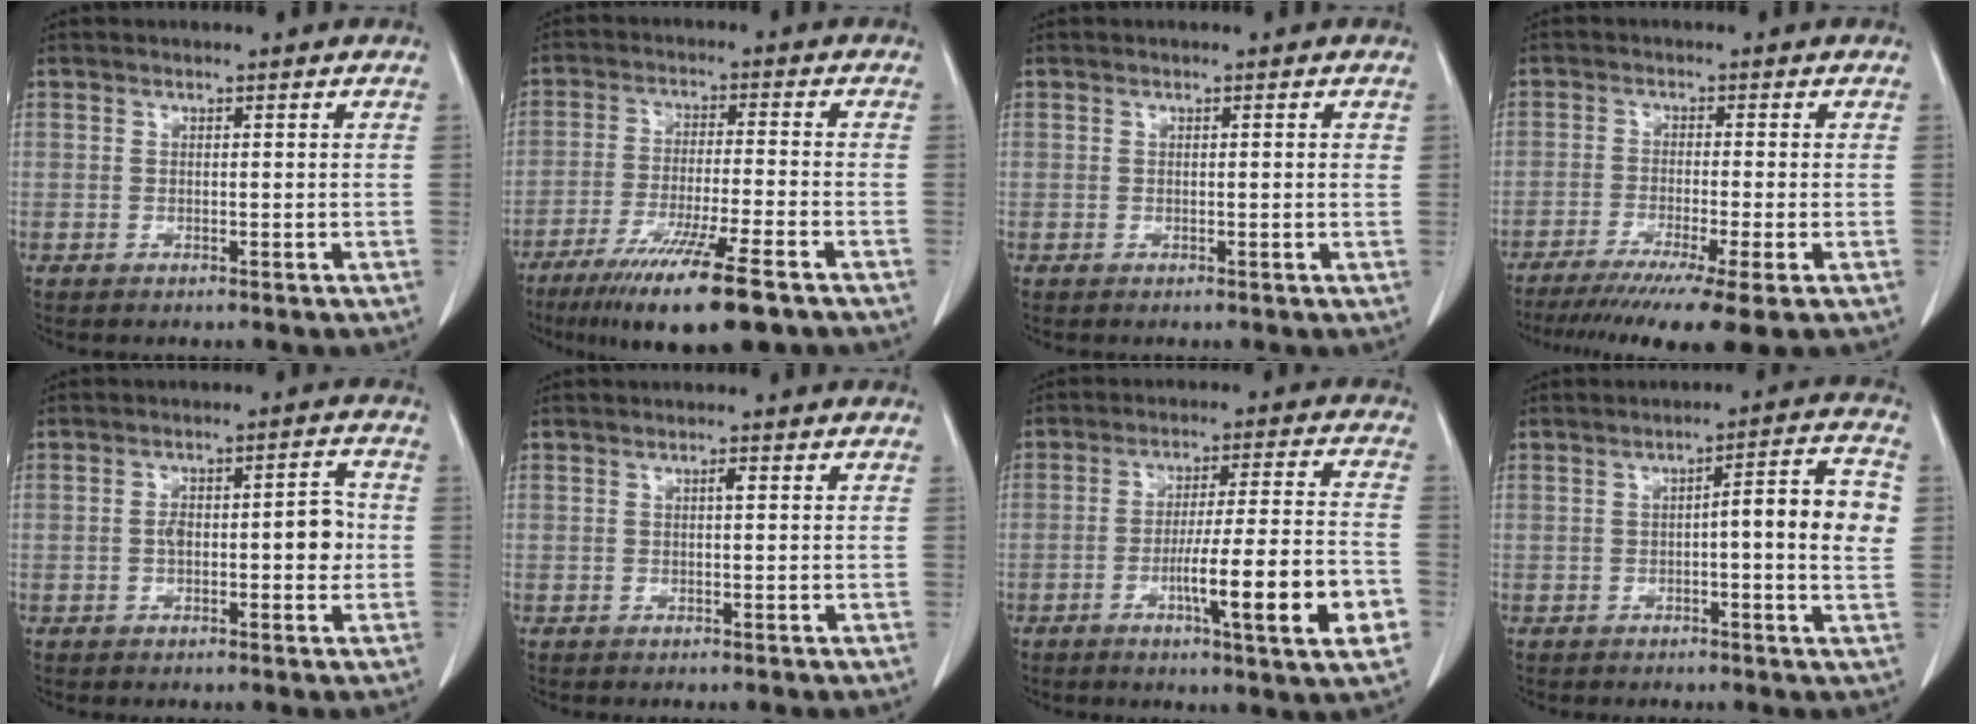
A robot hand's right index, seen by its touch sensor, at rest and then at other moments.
{"total": 14.2, "force": [-9.4, 0.6, 10.6], "torque": [-0.177, -0.042, -0.153]}
{"total": 0.7, "force": [0.2, 0.1, 0.7], "torque": [-0.012, 0.001, 0.002]}
{"total": 12.3, "force": [-8.8, -0.8, 8.5], "torque": [-0.120, -0.034, -0.137]}
{"total": 6.9, "force": [-0.5, 2.5, 6.4], "torque": [-0.094, 0.023, -0.007]}
{"total": 0.8, "force": [0.2, 0.1, 0.8], "torque": [-0.016, 0.002, 0.003]}
{"total": 15.0, "force": [-5.1, 0.3, 14.1], "torque": [-0.204, -0.004, -0.076]}
{"total": 8.8, "force": [0.2, 0.8, 8.8], "torque": [-0.115, 0.018, -0.002]}